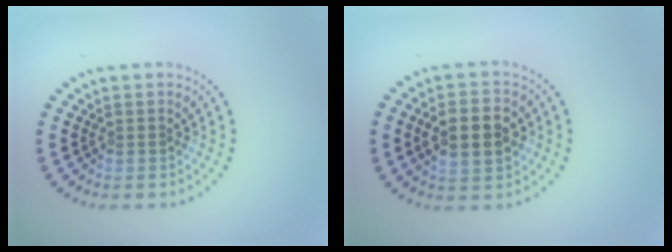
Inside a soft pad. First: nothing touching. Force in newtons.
{"total": 5.1, "press": 5.1, "slide": 0.3}